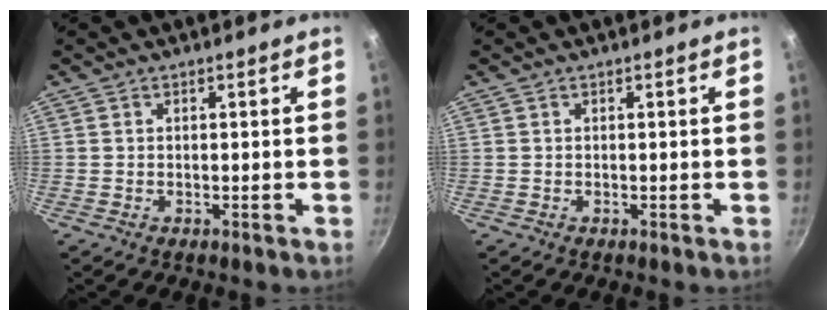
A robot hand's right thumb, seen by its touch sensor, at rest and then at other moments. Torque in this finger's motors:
{"motor_torque": [0.37, 0.41, 0.34, -0.22, -0.03]}